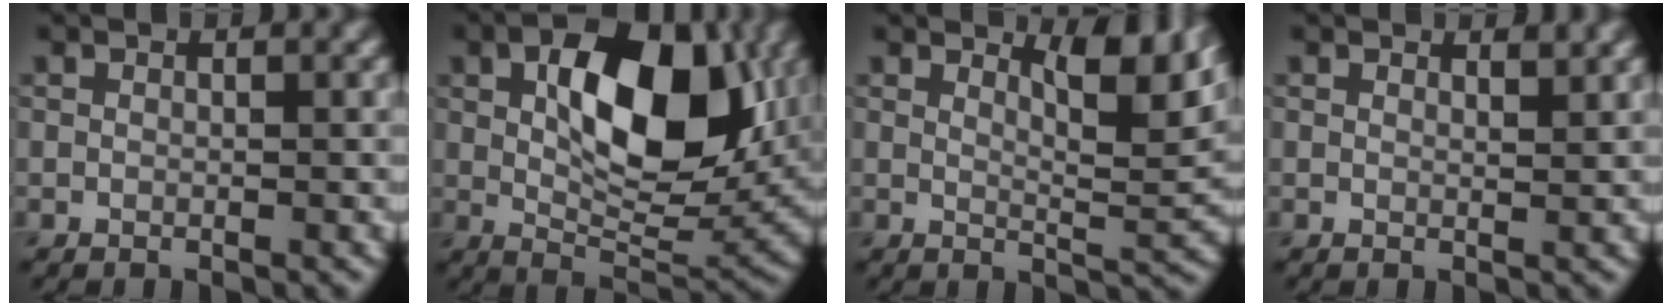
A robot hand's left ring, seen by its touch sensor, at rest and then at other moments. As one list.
[{"total": 11.3, "force": [2.3, 5.7, 9.4], "torque": [-0.141, 0.004, 0.038]}, {"total": 4.9, "force": [3.0, 1.3, 3.7], "torque": [-0.054, -0.007, 0.045]}, {"total": 1.2, "force": [1.1, 0.1, 0.4], "torque": [-0.006, 0.000, 0.016]}]